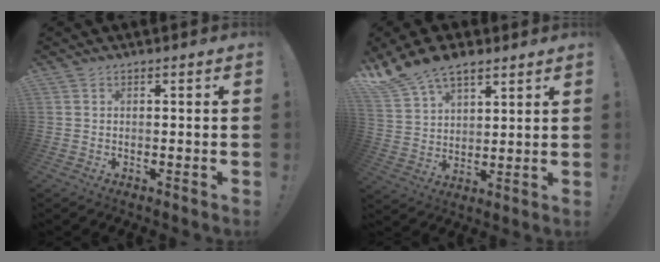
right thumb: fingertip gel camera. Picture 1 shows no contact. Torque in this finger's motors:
{"motor_torque": [1.35, 1.74, 0.40, 0.37, 0.16]}